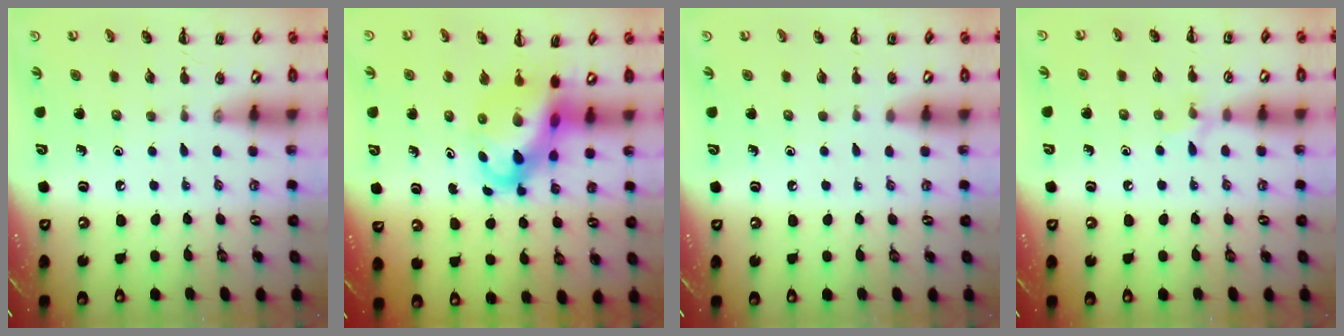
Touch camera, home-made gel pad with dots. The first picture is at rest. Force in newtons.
{"total": 7.7, "press": 7.4, "slide": 2.3}
{"total": 0.7, "press": 0.7, "slide": 0.0}
{"total": 6.1, "press": 5.9, "slide": 1.8}